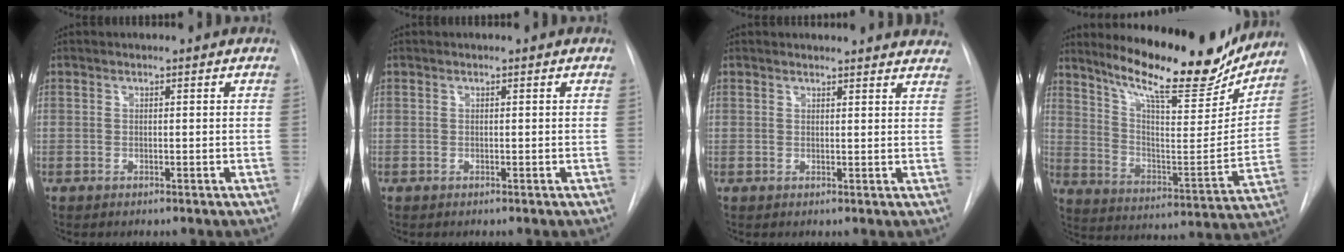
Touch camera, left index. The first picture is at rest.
{"total": 0.0}
{"total": 12.9, "force": [12.5, 2.1, 2.0], "torque": [0.000, -0.024, 0.117]}
{"total": 19.9, "force": [17.3, 3.4, 9.3], "torque": [-0.148, -0.041, 0.262]}